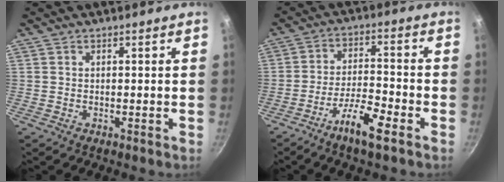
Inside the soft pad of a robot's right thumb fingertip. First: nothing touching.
{"total": 8.4, "force": [-5.3, 1.7, 6.4], "torque": [-0.119, 0.034, -0.097]}